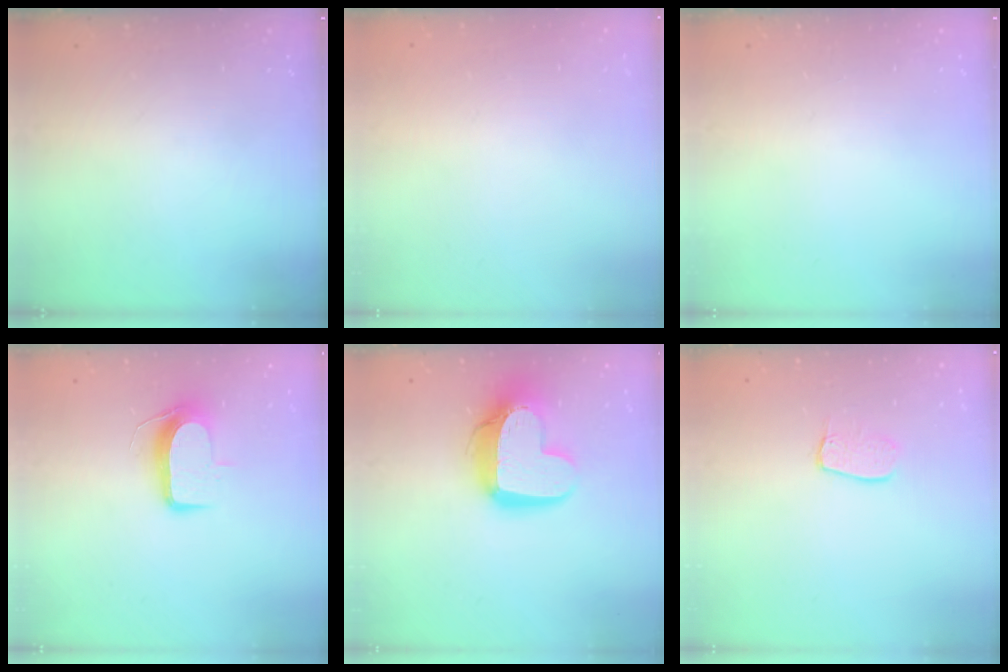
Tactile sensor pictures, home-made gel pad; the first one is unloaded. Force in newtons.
{"total": 0.0}
{"total": 0.0}
{"total": 9.2, "press": 9.2, "slide": 0.7}
{"total": 14.9, "press": 14.8, "slide": 1.4}
{"total": 6.9, "press": 6.9, "slide": 0.2}